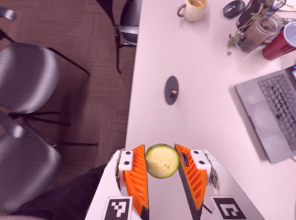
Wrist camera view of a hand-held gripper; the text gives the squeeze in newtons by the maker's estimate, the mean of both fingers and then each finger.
{"total": 10.1, "left": 9.8, "right": 10.4}